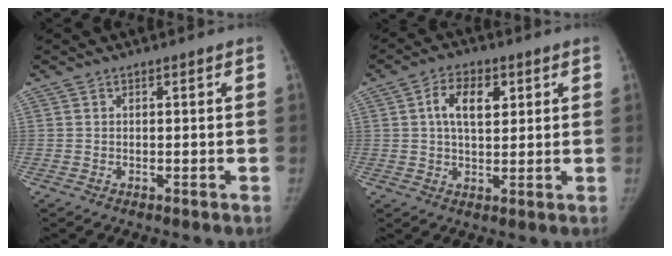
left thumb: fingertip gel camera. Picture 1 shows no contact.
{"total": 7.2, "force": [2.2, 4.1, 5.5], "torque": [-0.080, 0.000, 0.036]}